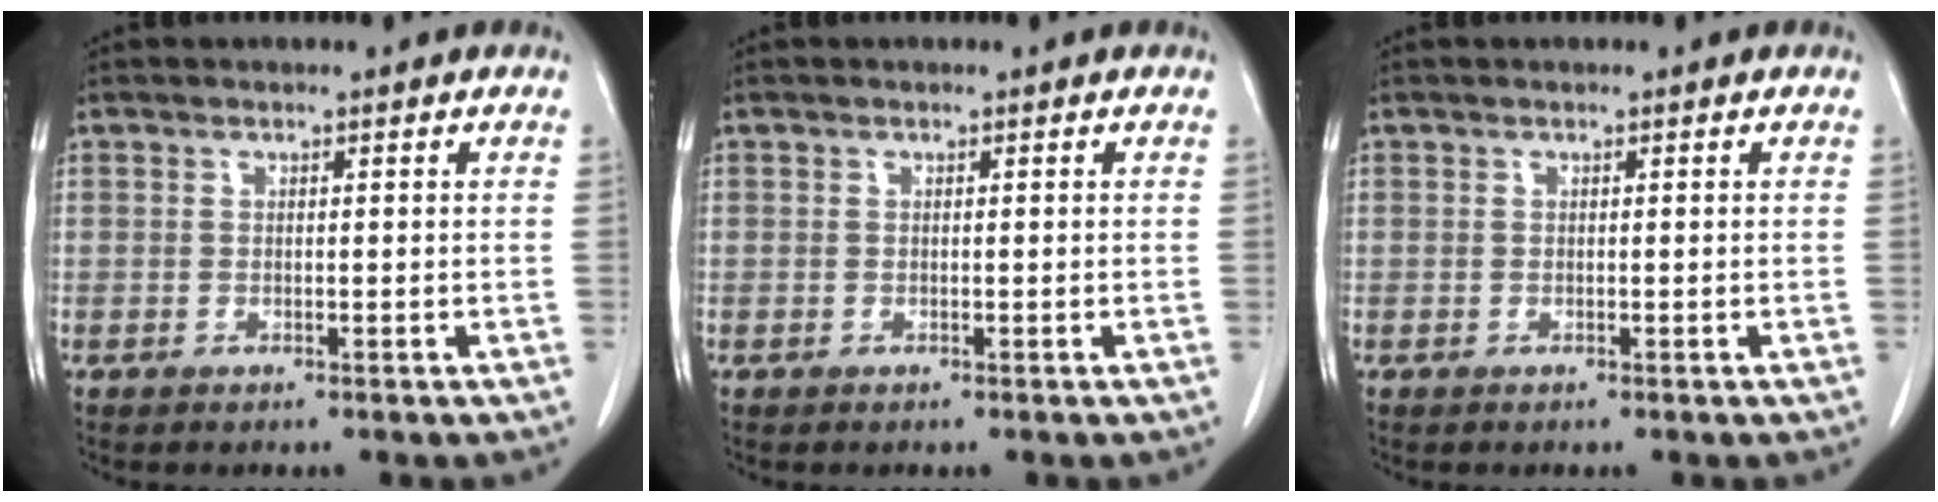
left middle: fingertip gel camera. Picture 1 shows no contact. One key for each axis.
{"total": 0.0}
{"total": 0.0}